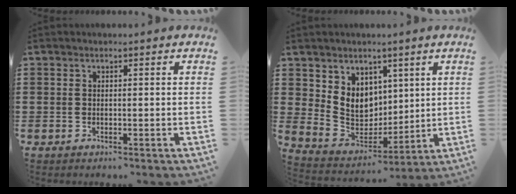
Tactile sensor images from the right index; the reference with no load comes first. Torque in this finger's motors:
{"motor_torque": [0.56, -0.03, 0.30, 0.06]}